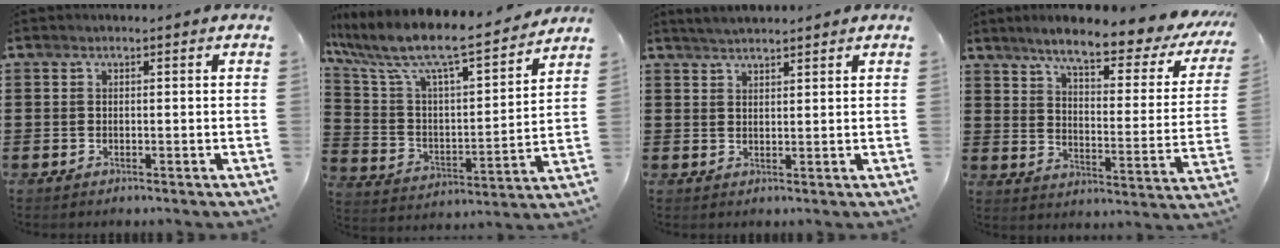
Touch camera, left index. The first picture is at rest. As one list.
[{"total": 9.0, "force": [7.6, 1.1, 4.6], "torque": [-0.126, -0.061, 0.120]}, {"total": 2.3, "force": [2.2, 0.0, 0.5], "torque": [-0.015, 0.001, 0.042]}, {"total": 8.7, "force": [7.0, 0.5, 5.2], "torque": [-0.113, -0.042, 0.109]}]